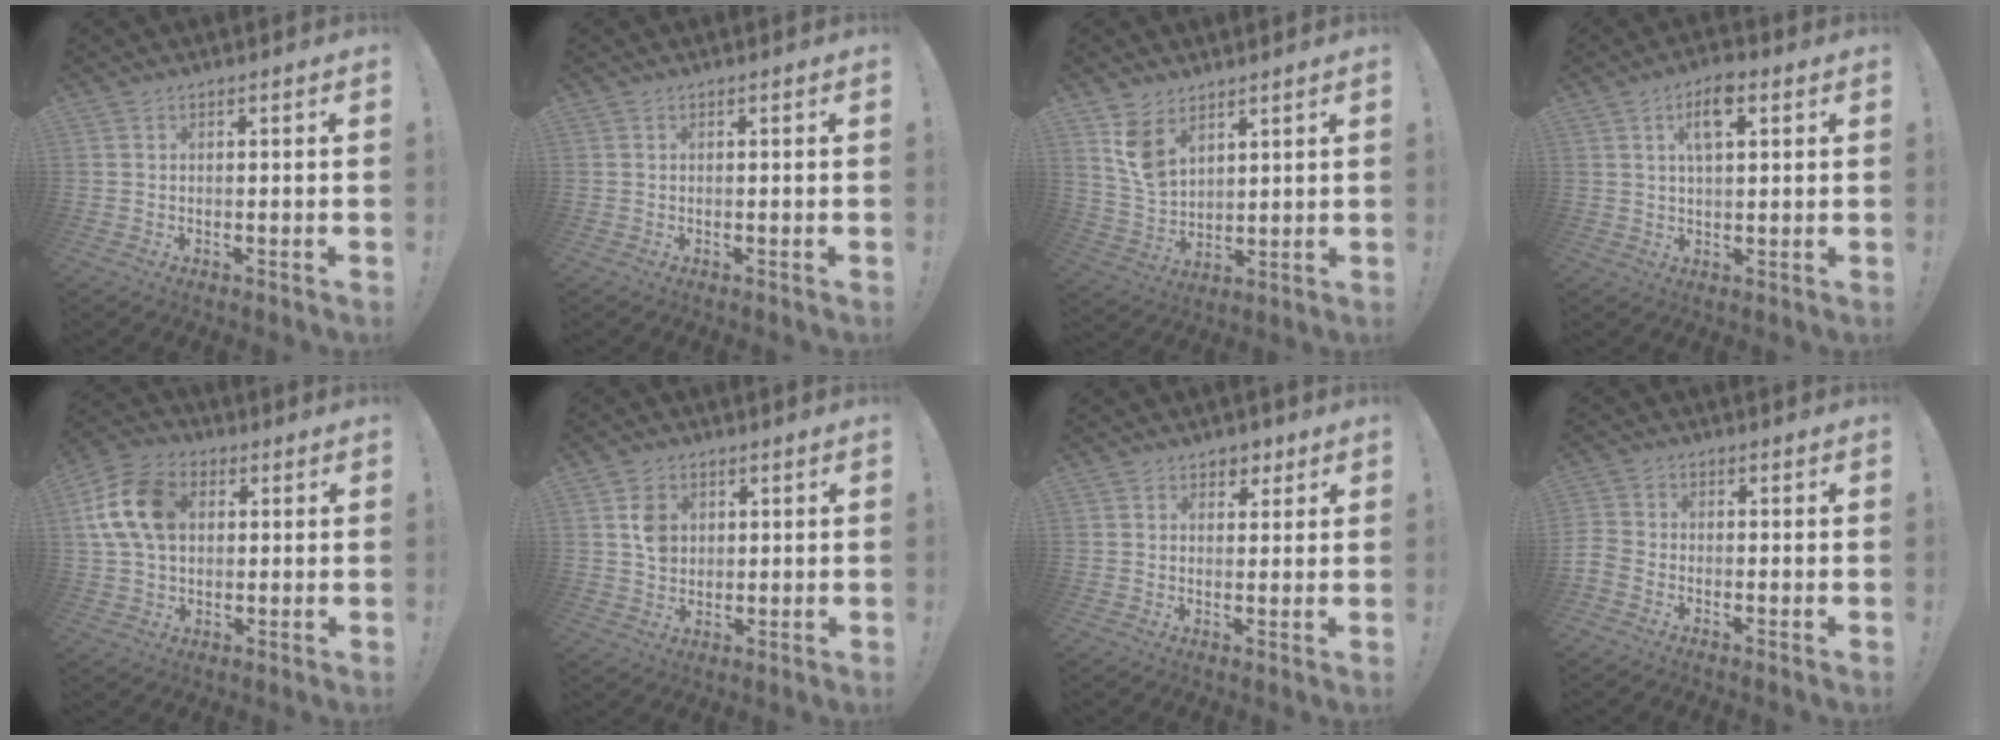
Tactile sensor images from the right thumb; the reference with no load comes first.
{"total": 0.0}
{"total": 9.0, "force": [5.6, 5.7, 4.1], "torque": [-0.069, -0.028, 0.113]}
{"total": 7.4, "force": [3.0, 3.4, 5.8], "torque": [-0.091, 0.001, 0.050]}
{"total": 14.6, "force": [3.1, 10.4, 9.7], "torque": [-0.172, 0.011, 0.065]}
{"total": 6.4, "force": [1.6, 5.6, 2.8], "torque": [-0.024, 0.001, 0.029]}
{"total": 4.2, "force": [2.3, 3.2, 1.2], "torque": [0.001, -0.013, 0.040]}
{"total": 3.0, "force": [-2.0, 1.8, 1.2], "torque": [-0.031, 0.003, -0.040]}